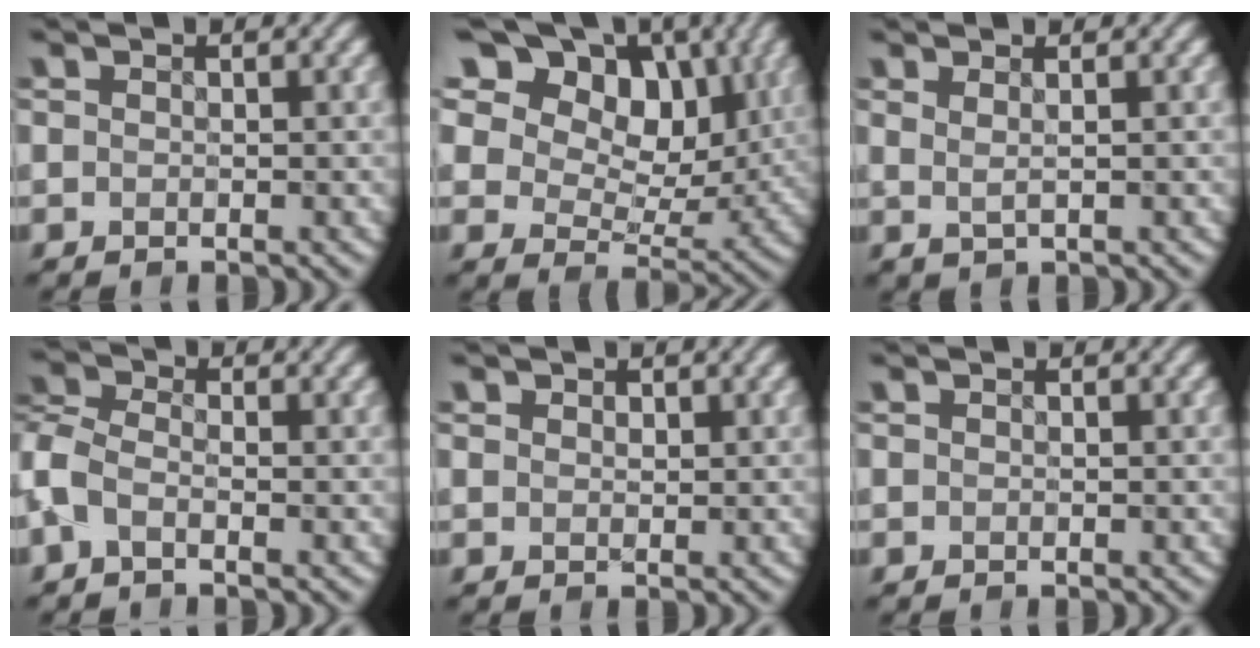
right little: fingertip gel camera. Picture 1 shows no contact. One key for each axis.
{"total": 17.6, "fx": 9.9, "fy": 10.9, "fz": 9.6, "tx": -0.195, "ty": 0.045, "tz": 0.177}
{"total": 2.1, "fx": 1.2, "fy": 0.7, "fz": 1.5, "tx": -0.022, "ty": -0.005, "tz": 0.008}
{"total": 2.9, "fx": -1.0, "fy": 1.6, "fz": 2.1, "tx": -0.055, "ty": 0.009, "tz": -0.041}
{"total": 0.8, "fx": 0.5, "fy": 0.5, "fz": 0.2, "tx": -0.003, "ty": 0.002, "tz": 0.006}
{"total": 0.0}